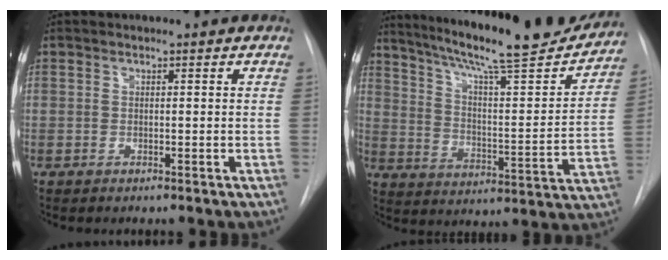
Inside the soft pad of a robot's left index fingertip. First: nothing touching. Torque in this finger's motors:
{"motor_torque": [0.99, -1.15, 0.31, 0.17]}